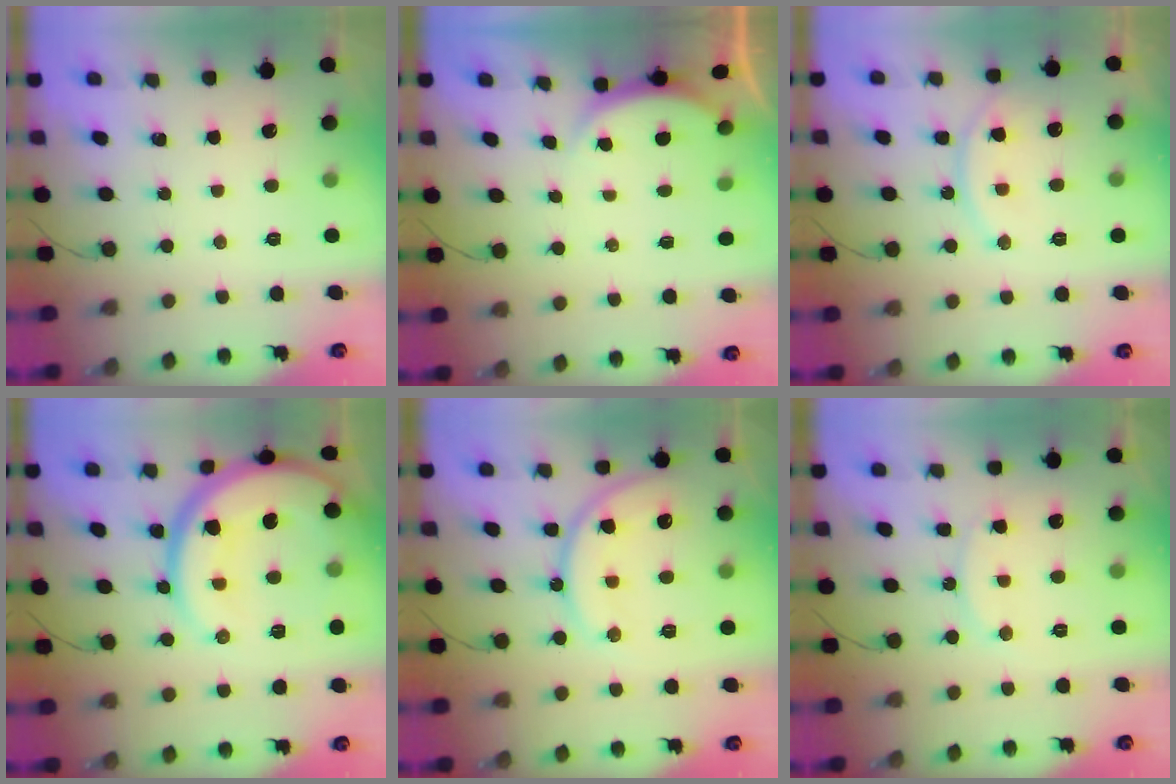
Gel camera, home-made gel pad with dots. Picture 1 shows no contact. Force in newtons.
{"total": 2.9, "press": 2.2, "slide": 1.8}
{"total": 12.5, "press": 12.5, "slide": 0.8}
{"total": 23.0, "press": 23.0, "slide": 1.6}
{"total": 15.0, "press": 14.9, "slide": 1.6}
{"total": 10.9, "press": 10.9, "slide": 0.9}